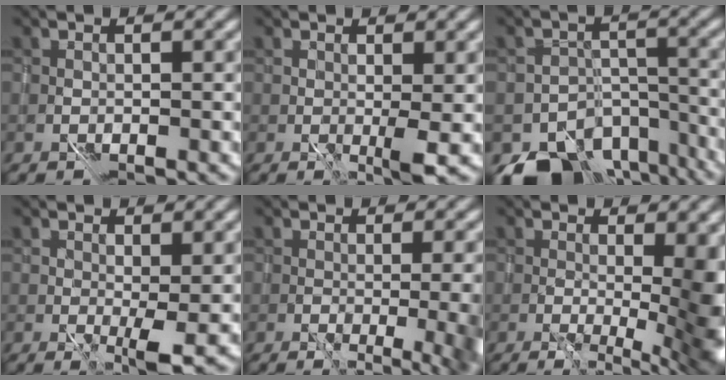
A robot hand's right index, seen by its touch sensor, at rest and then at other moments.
{"total": 1.7, "force": [1.2, -0.2, 1.3], "torque": [-0.021, 0.002, 0.022]}
{"total": 10.0, "force": [-7.4, 5.8, 3.2], "torque": [-0.028, -0.003, -0.089]}
{"total": 2.2, "force": [1.1, 0.0, 1.8], "torque": [-0.036, 0.001, 0.022]}
{"total": 9.4, "force": [-1.0, 4.2, 8.4], "torque": [-0.040, -0.002, 0.014]}
{"total": 10.4, "force": [0.7, 3.4, 9.8], "torque": [-0.080, 0.004, 0.021]}